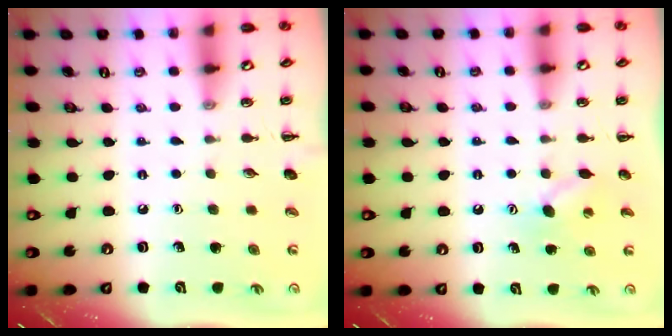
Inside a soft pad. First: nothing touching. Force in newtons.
{"total": 6.8, "press": 6.6, "slide": 1.5}